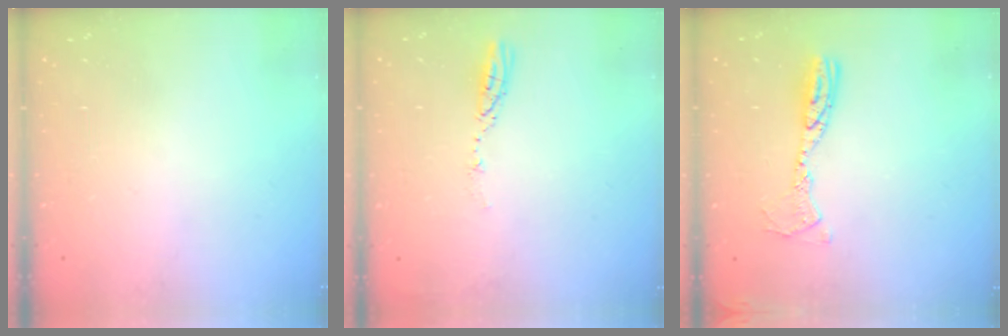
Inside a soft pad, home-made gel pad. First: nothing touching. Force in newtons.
{"total": 3.5, "press": 3.5, "slide": 0.3}
{"total": 10.6, "press": 10.6, "slide": 0.9}